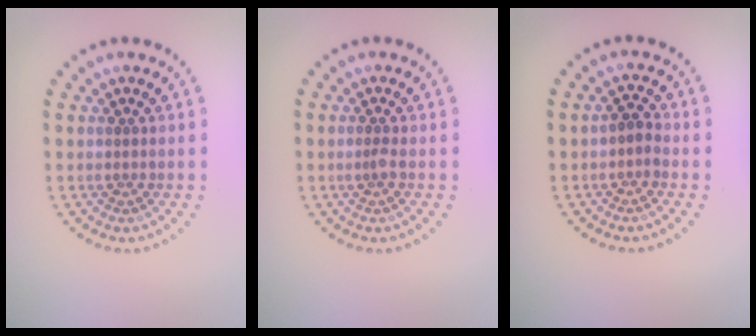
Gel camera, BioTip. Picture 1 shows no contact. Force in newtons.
{"total": 0.7, "press": 0.5, "slide": 0.5}
{"total": 1.1, "press": 1.0, "slide": 0.6}